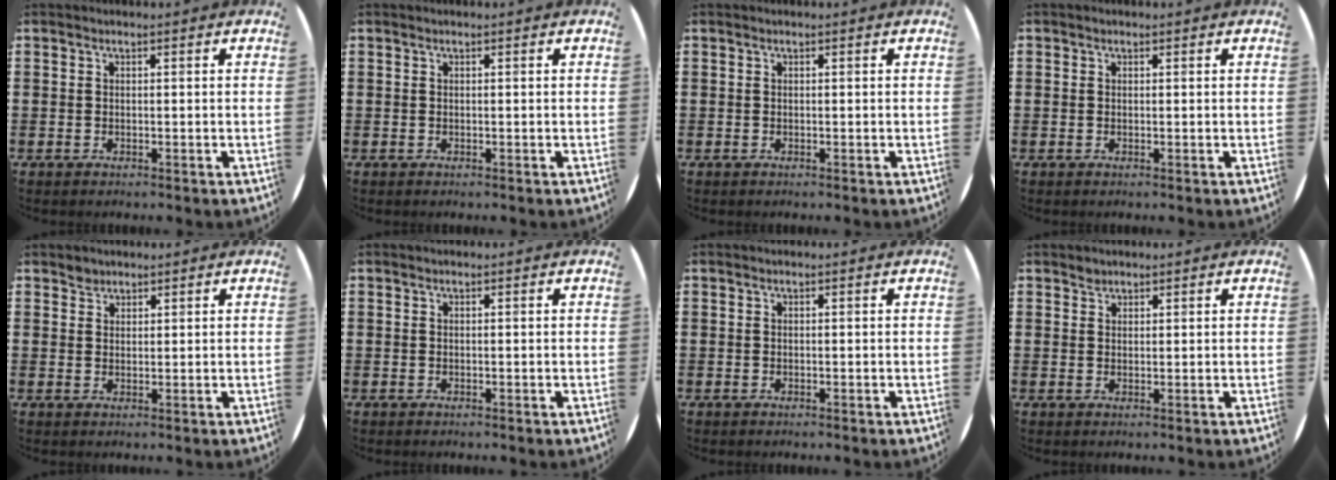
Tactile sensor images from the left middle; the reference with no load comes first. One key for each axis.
{"total": 0.0}
{"total": 0.0}
{"total": 0.0}
{"total": 1.5, "fx": 1.3, "fy": 0.7, "fz": -0.1, "tx": 0.009, "ty": -0.004, "tz": 0.026}
{"total": 0.0}
{"total": 0.0}
{"total": 1.1, "fx": 1.0, "fy": 0.5, "fz": 0.0, "tx": 0.007, "ty": -0.002, "tz": 0.018}